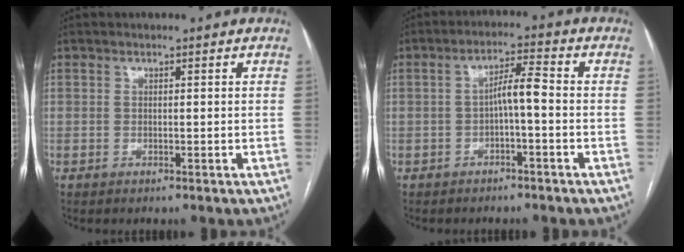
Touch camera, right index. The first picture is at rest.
{"total": 4.3, "force": [-0.9, 0.5, 4.1], "torque": [-0.069, 0.017, -0.011]}